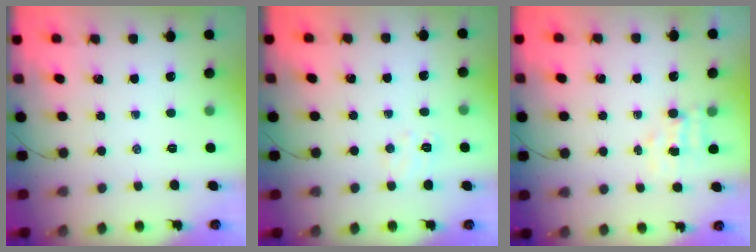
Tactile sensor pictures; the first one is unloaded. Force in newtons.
{"total": 5.8, "press": 5.7, "slide": 1.3}
{"total": 3.8, "press": 3.7, "slide": 0.9}